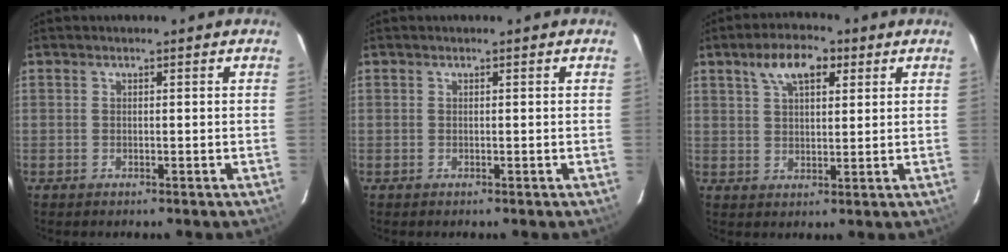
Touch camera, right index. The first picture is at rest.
{"total": 0.0}
{"total": 7.6, "force": [3.9, 3.7, 5.4], "torque": [-0.100, 0.022, 0.067]}